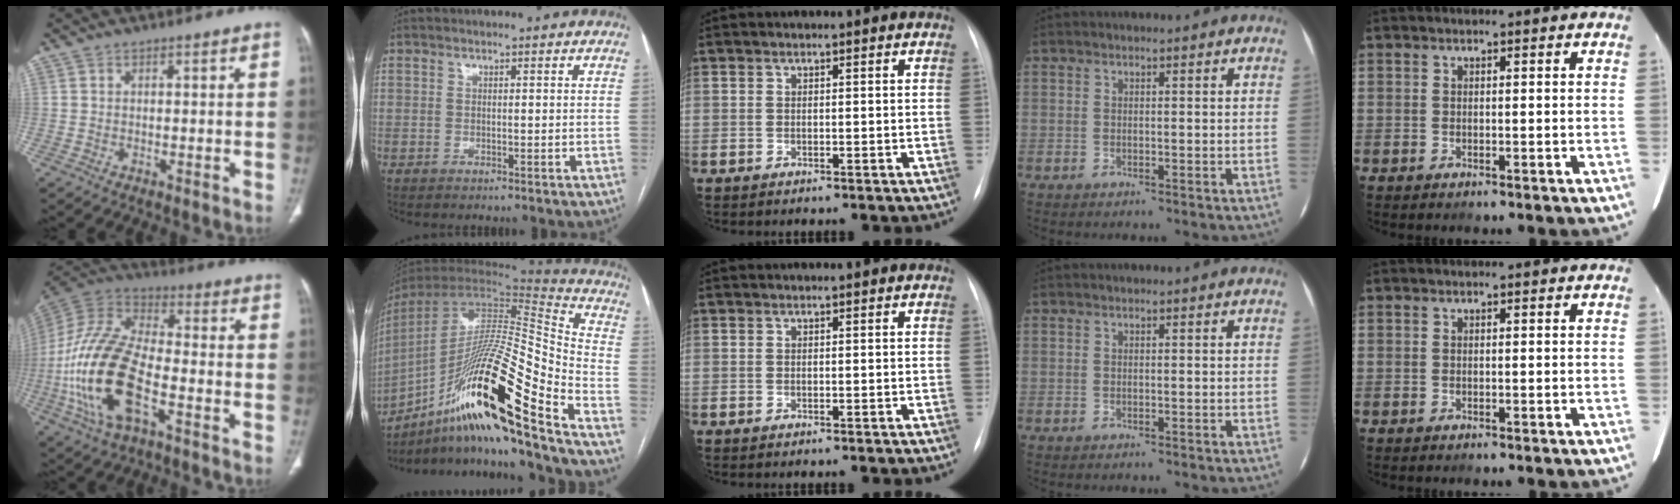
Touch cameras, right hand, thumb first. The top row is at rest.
{"thumb": {"total": 22.1, "force": [-6.5, 10.5, 18.4], "torque": [-0.386, 0.019, -0.122]}, "index": {"total": 28.5, "force": [-16.1, 1.6, 23.4], "torque": [-0.417, -0.022, -0.288]}}